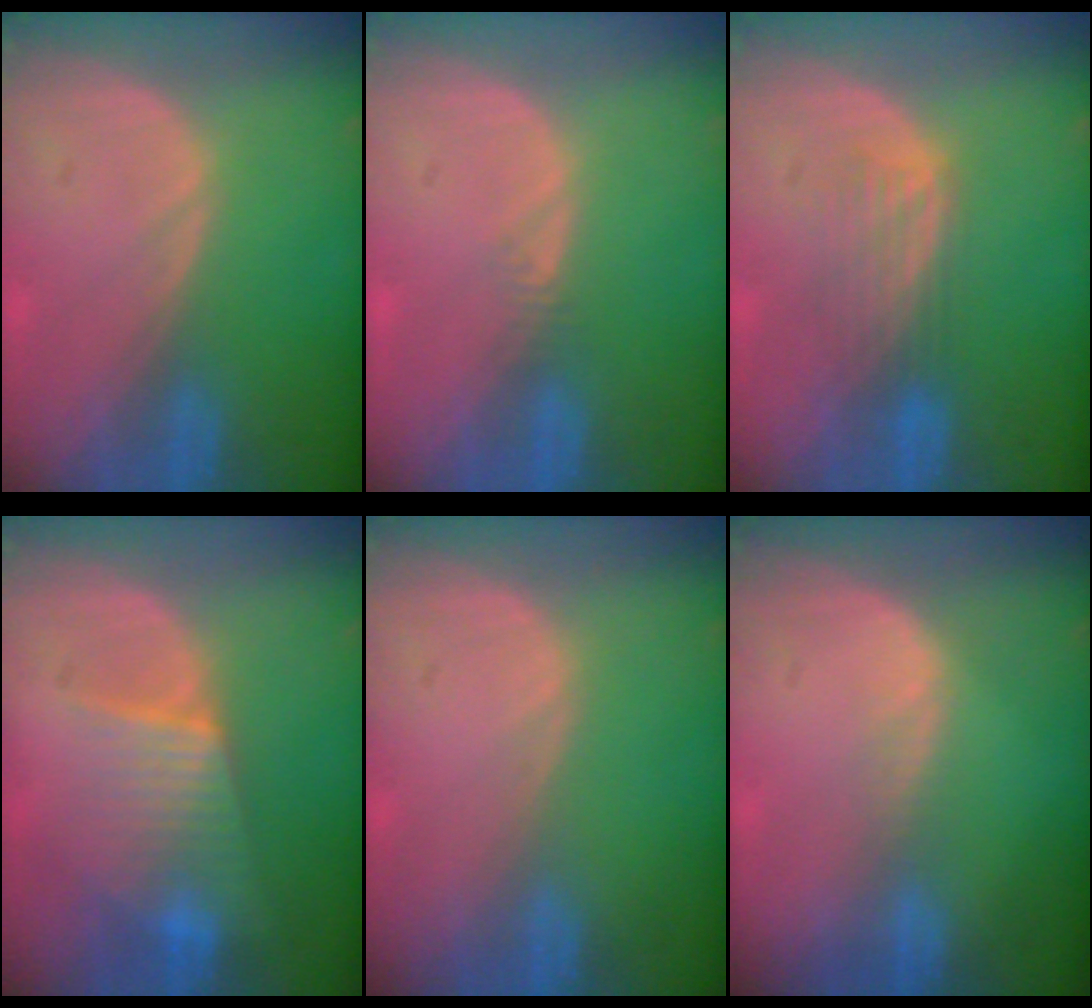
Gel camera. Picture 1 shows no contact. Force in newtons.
{"total": 0.9, "press": 0.8, "slide": 0.4}
{"total": 4.4, "press": 3.7, "slide": 2.4}
{"total": 6.4, "press": 6.3, "slide": 0.7}
{"total": 0.0}
{"total": 1.5, "press": 1.0, "slide": 1.1}